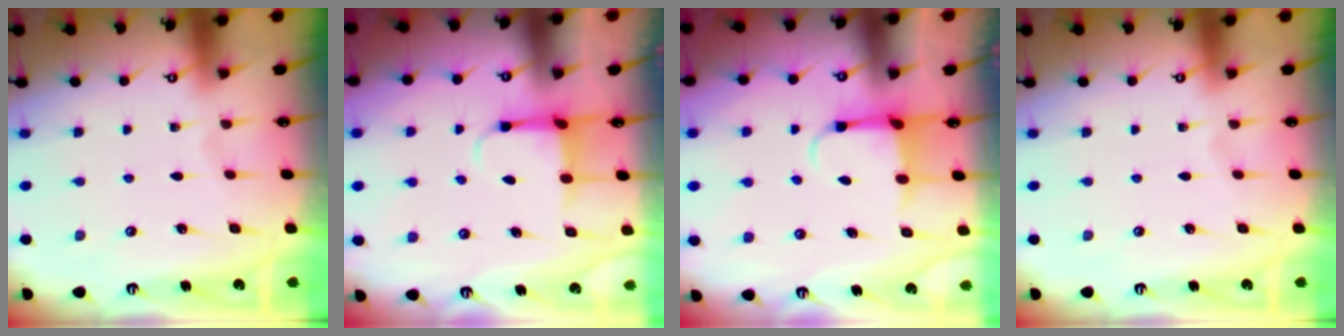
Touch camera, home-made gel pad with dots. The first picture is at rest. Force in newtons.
{"total": 3.9, "press": 3.7, "slide": 1.2}
{"total": 3.8, "press": 3.7, "slide": 1.1}
{"total": 0.0}